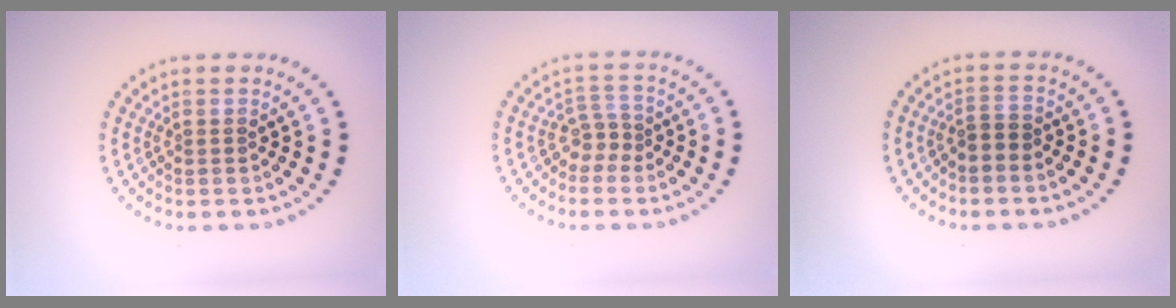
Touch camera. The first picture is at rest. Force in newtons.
{"total": 1.9, "press": 1.3, "slide": 1.4}
{"total": 1.3, "press": 1.0, "slide": 0.8}